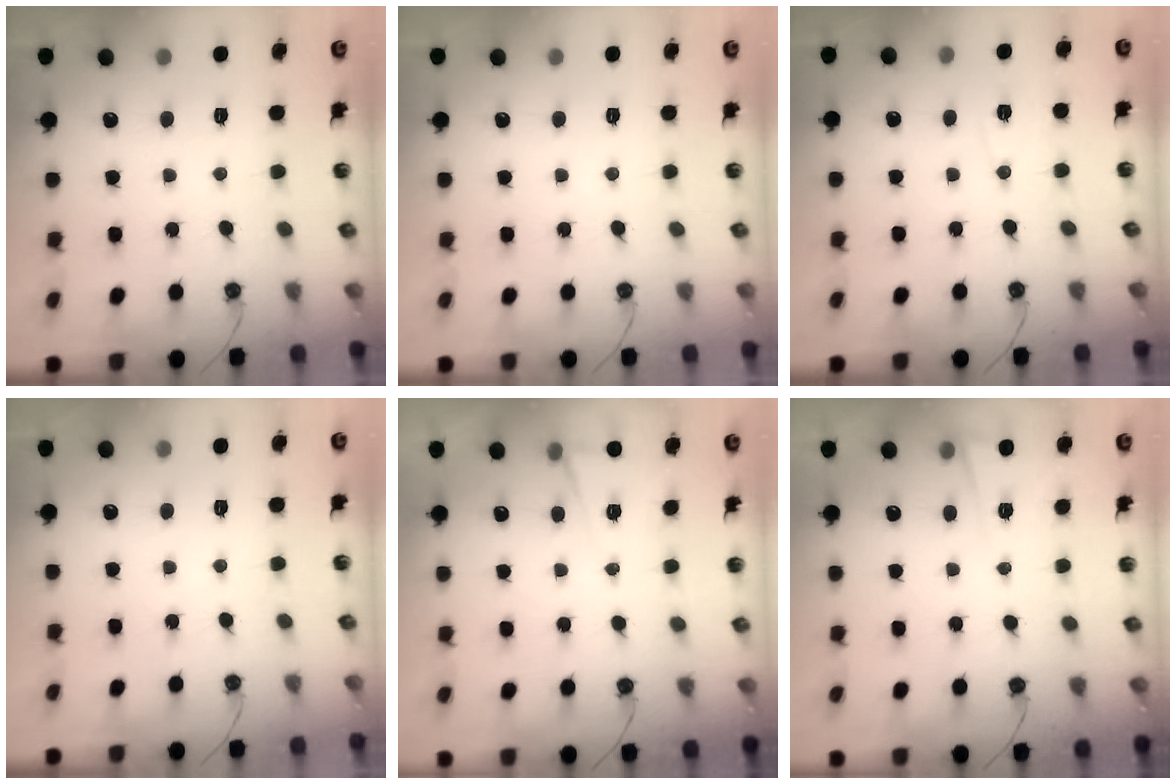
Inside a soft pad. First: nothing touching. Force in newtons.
{"total": 0.0}
{"total": 6.2, "press": 4.4, "slide": 4.4}
{"total": 0.0}
{"total": 5.6, "press": 3.2, "slide": 4.6}
{"total": 2.8, "press": 2.4, "slide": 1.4}